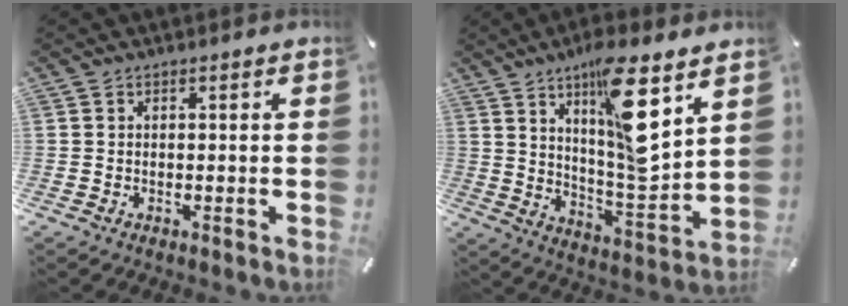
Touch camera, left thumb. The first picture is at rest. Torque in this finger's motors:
{"motor_torque": [2.53, 2.48, 1.85, -0.92, 0.26]}